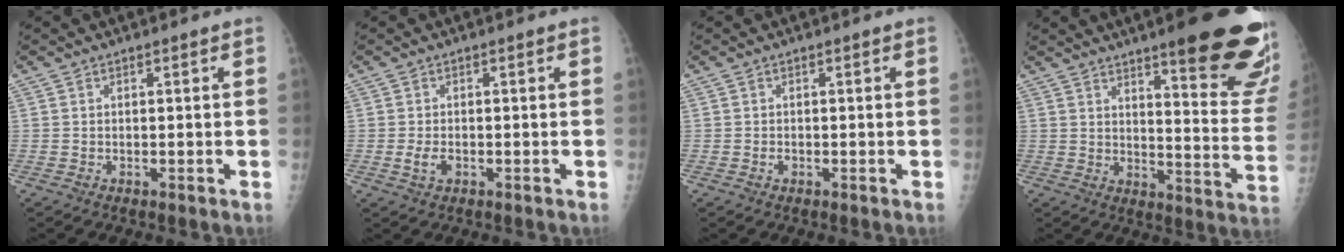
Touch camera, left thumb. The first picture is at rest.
{"total": 2.5, "force": [-0.7, 1.5, 1.8], "torque": [-0.034, 0.000, -0.012]}
{"total": 0.7, "force": [-0.2, 0.6, 0.4], "torque": [-0.005, 0.001, -0.005]}
{"total": 22.9, "force": [14.6, 4.3, 17.1], "torque": [-0.186, -0.082, 0.188]}